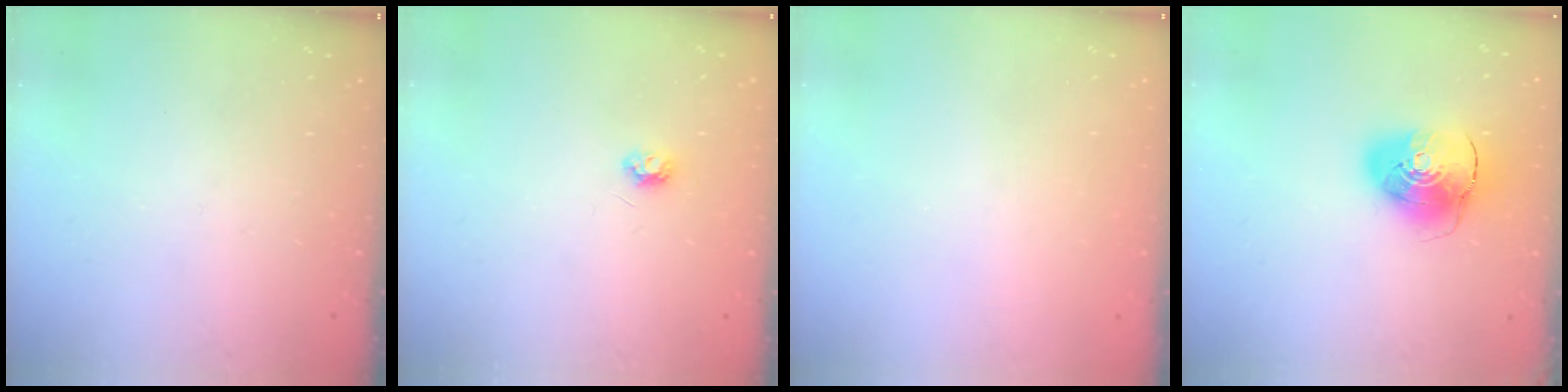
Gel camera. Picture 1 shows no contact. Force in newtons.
{"total": 4.2, "press": 4.2, "slide": 0.6}
{"total": 0.9, "press": 0.9, "slide": 0.1}
{"total": 10.4, "press": 10.3, "slide": 1.4}